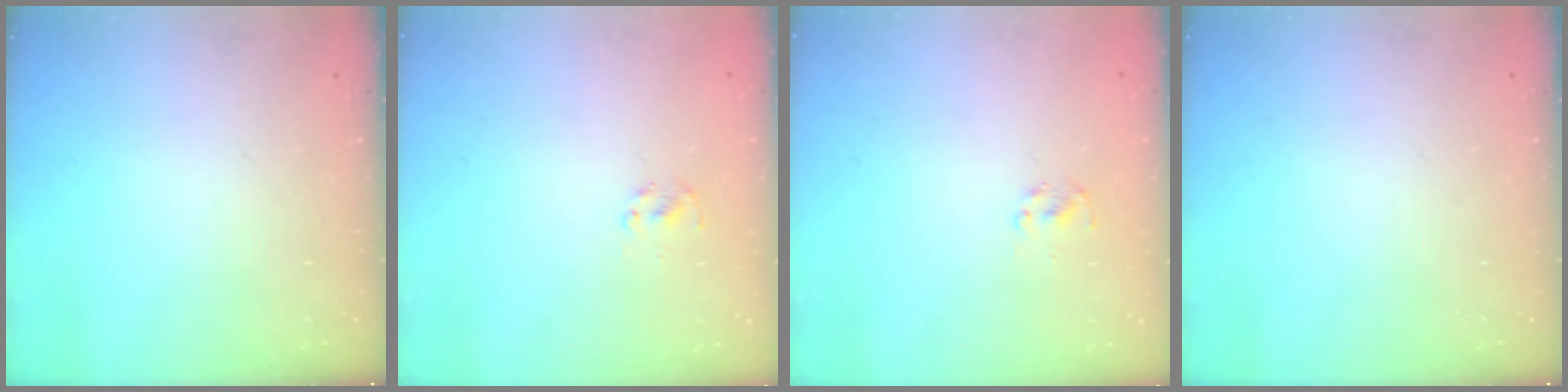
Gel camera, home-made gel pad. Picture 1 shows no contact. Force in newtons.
{"total": 2.1, "press": 1.9, "slide": 0.9}
{"total": 2.1, "press": 1.9, "slide": 0.9}
{"total": 0.0}